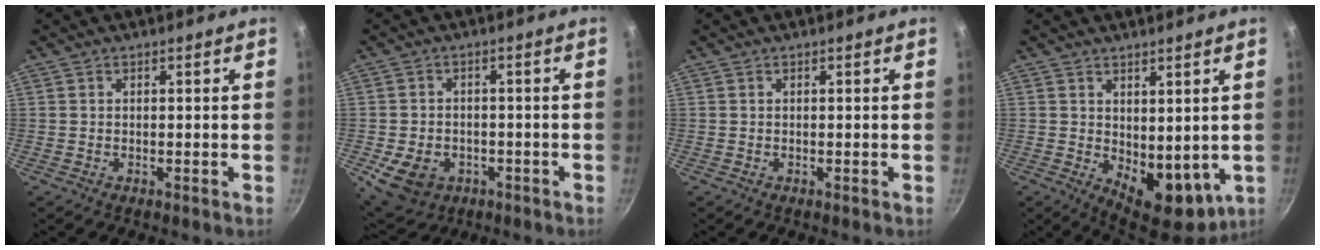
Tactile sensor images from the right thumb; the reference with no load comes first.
{"total": 9.6, "force": [-3.3, 7.3, 5.4], "torque": [-0.080, 0.012, -0.039]}
{"total": 0.0}
{"total": 10.1, "force": [0.6, 5.9, 8.2], "torque": [-0.086, -0.022, 0.027]}